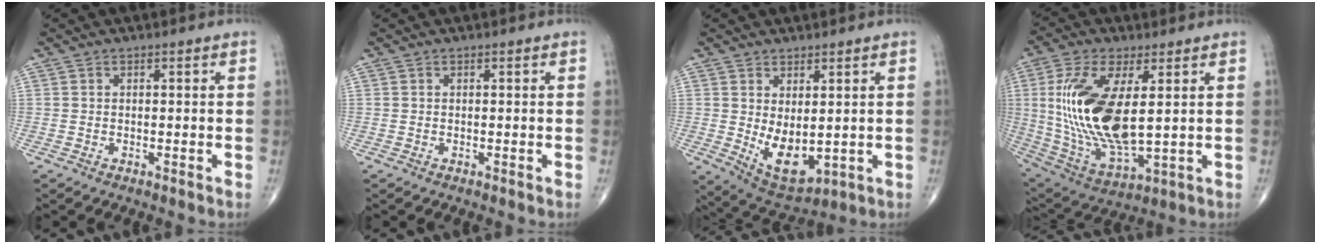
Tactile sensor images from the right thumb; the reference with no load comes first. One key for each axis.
{"total": 0.0}
{"total": 8.9, "fx": 0.2, "fy": 4.5, "fz": 7.7, "tx": -0.113, "ty": -0.020, "tz": 0.028}
{"total": 20.2, "fx": 2.6, "fy": 8.6, "fz": 18.1, "tx": -0.374, "ty": -0.023, "tz": 0.062}